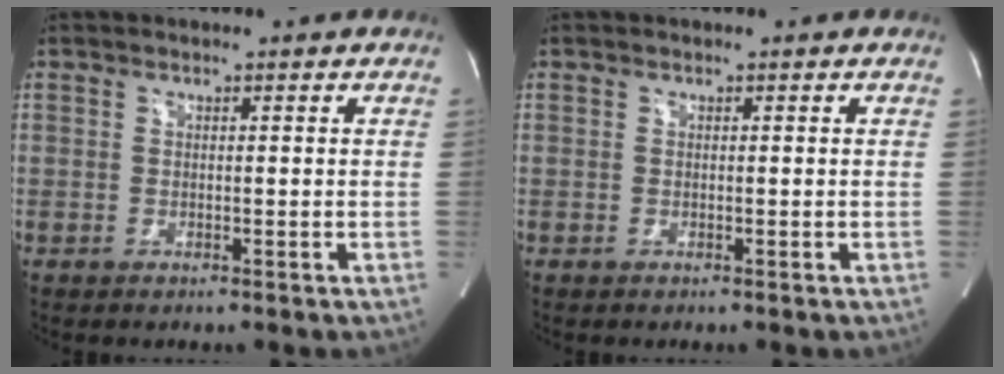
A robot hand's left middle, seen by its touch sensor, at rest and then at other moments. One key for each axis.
{"total": 0.0}